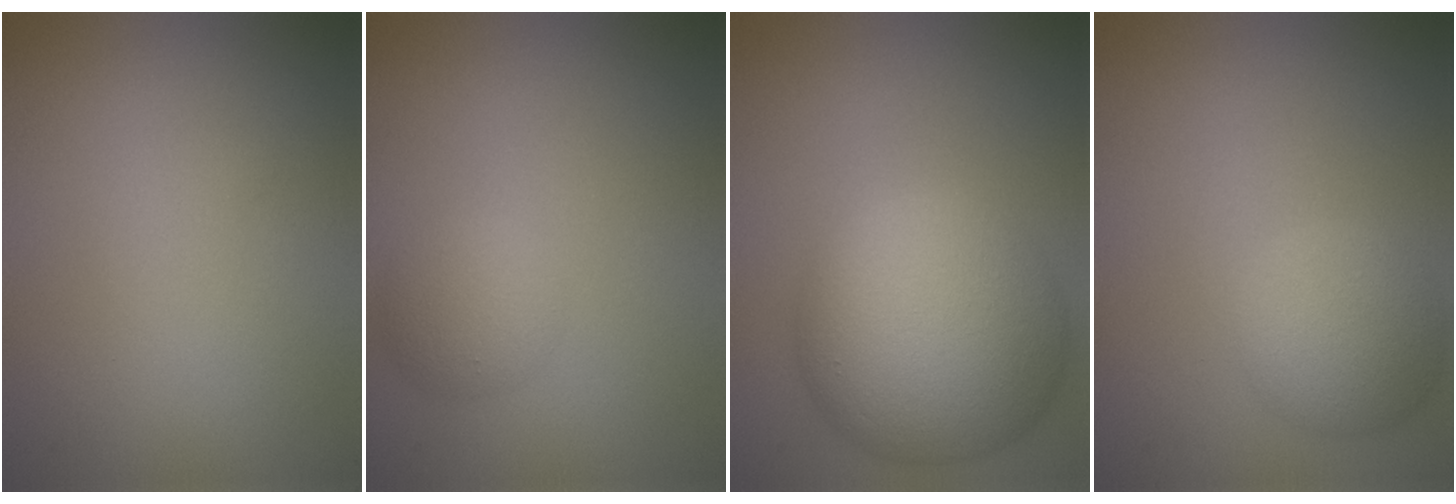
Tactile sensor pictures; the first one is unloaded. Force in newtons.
{"total": 2.4, "press": 2.4, "slide": 0.1}
{"total": 10.9, "press": 10.9, "slide": 0.5}
{"total": 4.3, "press": 4.3, "slide": 0.4}